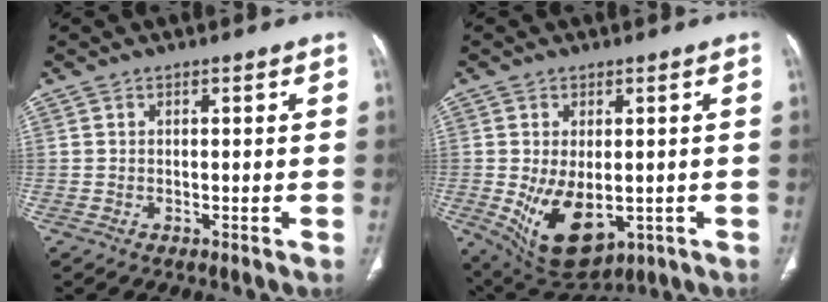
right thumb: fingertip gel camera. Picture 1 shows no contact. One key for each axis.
{"total": 11.9, "fx": -2.3, "fy": 6.9, "fz": 9.5, "tx": -0.151, "ty": -0.012, "tz": -0.011}